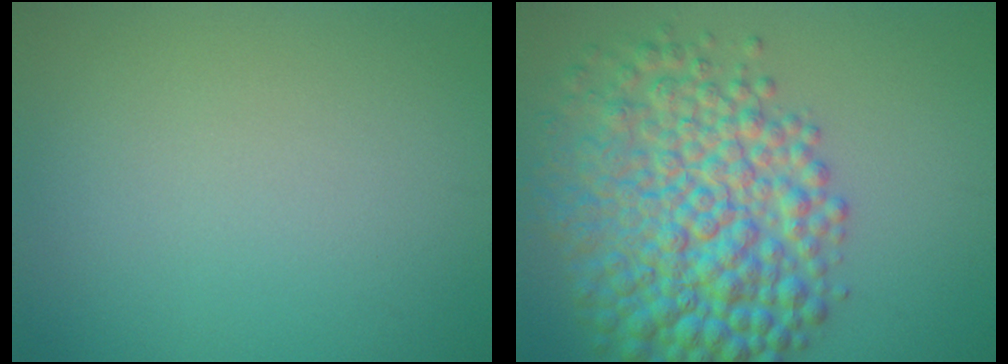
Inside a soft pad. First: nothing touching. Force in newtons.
{"total": 9.9, "press": 9.9, "slide": 0.1}